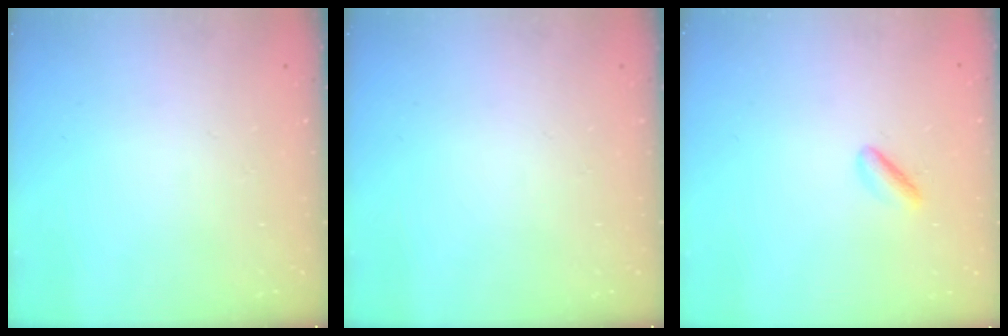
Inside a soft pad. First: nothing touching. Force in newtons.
{"total": 0.0}
{"total": 2.5, "press": 2.3, "slide": 1.1}